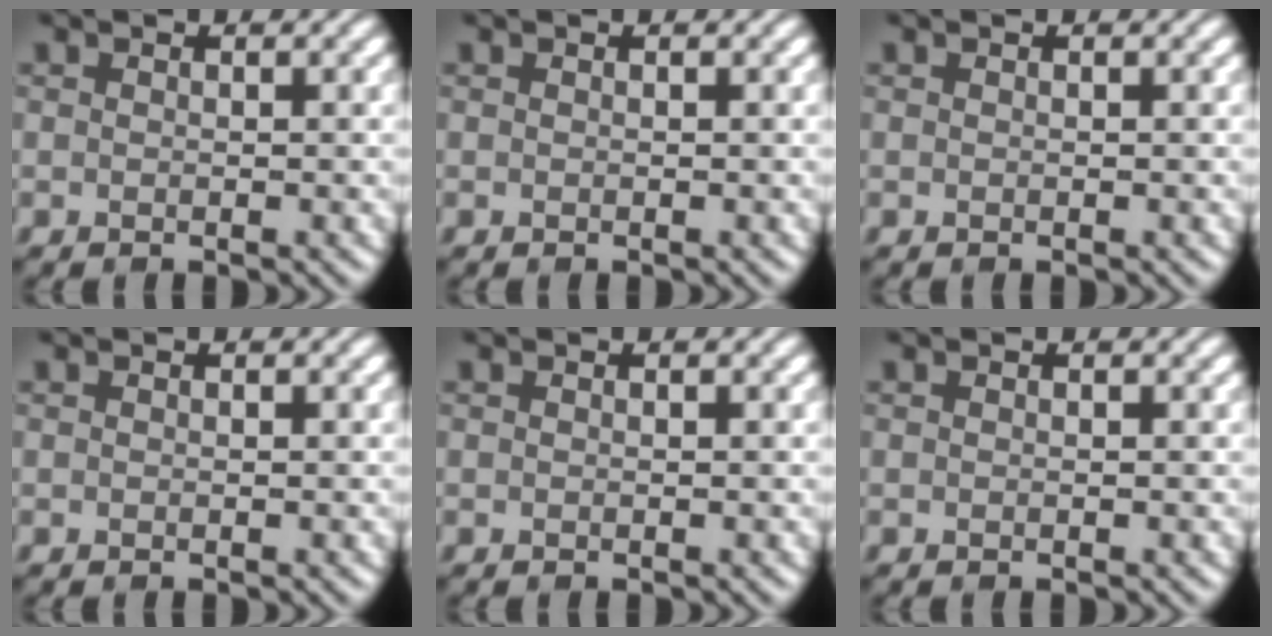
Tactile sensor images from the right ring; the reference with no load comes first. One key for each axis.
{"total": 0.0}
{"total": 0.0}
{"total": 0.0}
{"total": 0.0}
{"total": 0.0}